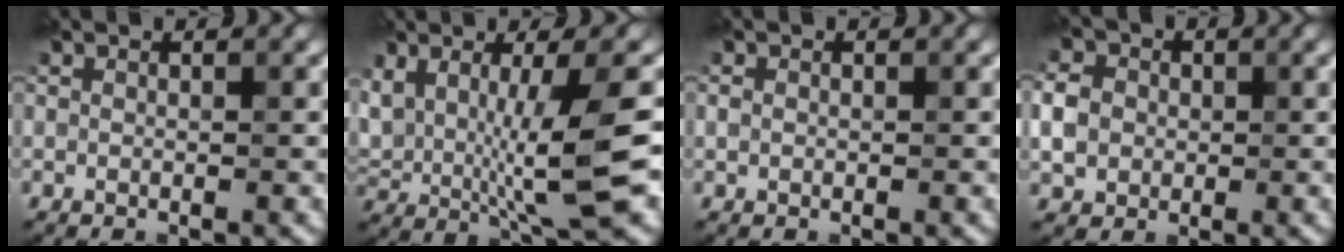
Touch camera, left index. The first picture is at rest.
{"total": 7.9, "force": [0.3, 1.9, 7.6], "torque": [-0.140, -0.008, 0.014]}
{"total": 0.6, "force": [0.0, 0.6, 0.2], "torque": [-0.001, -0.002, -0.002]}
{"total": 3.8, "force": [0.1, 3.4, 1.8], "torque": [-0.037, 0.004, -0.001]}